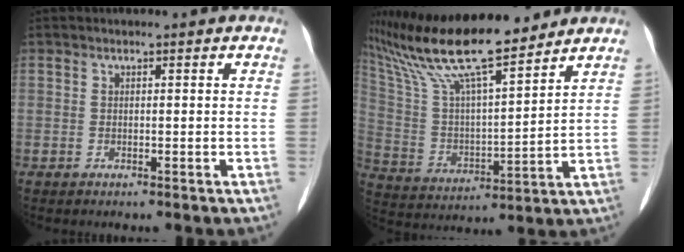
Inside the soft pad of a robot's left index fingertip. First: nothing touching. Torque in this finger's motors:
{"motor_torque": [1.06, -1.08, 0.32, 0.21]}